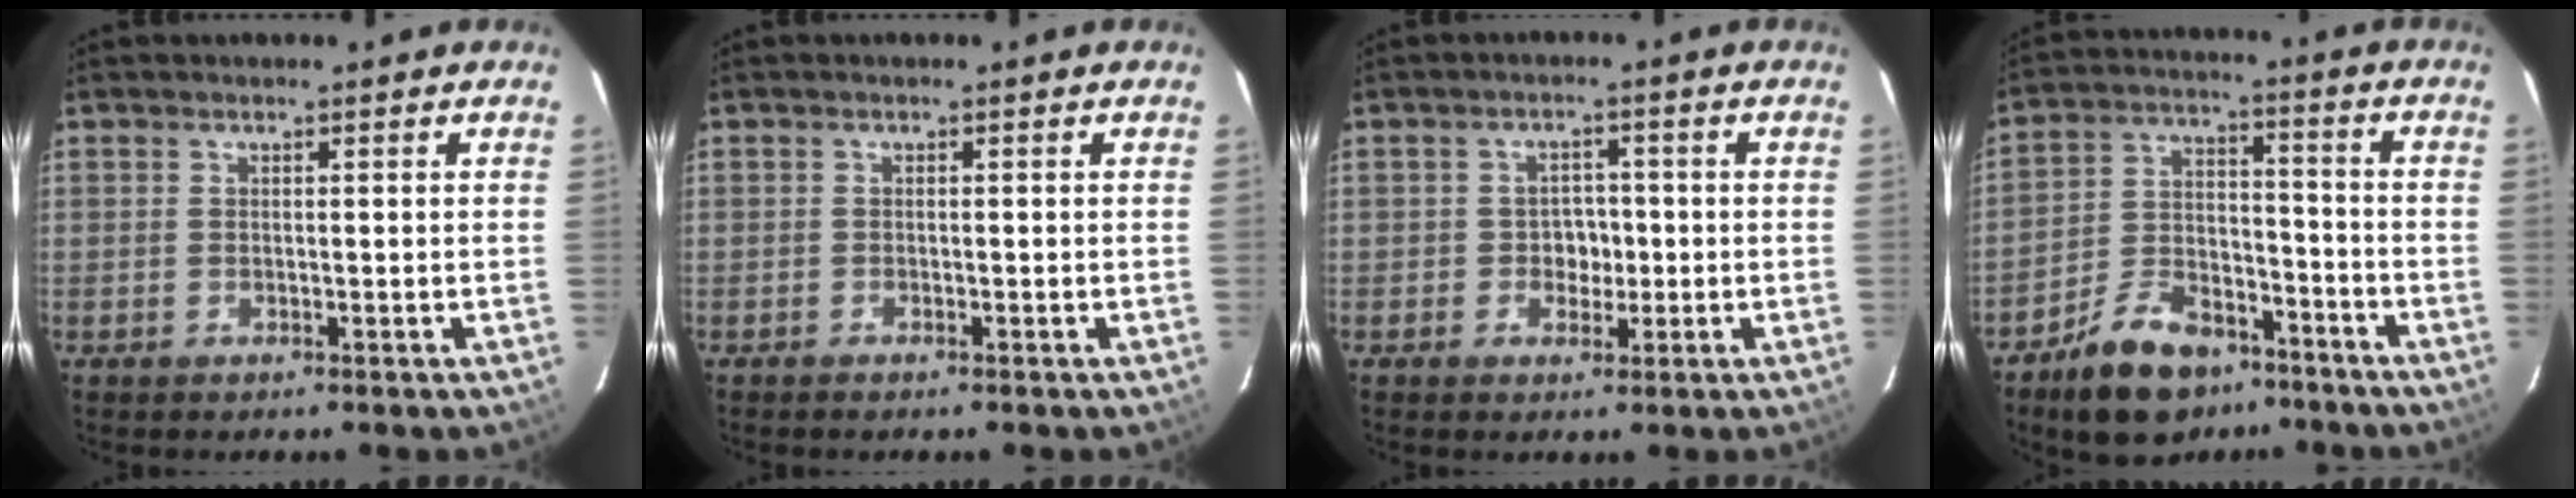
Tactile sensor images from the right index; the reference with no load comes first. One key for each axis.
{"total": 0.7, "fx": -0.6, "fy": 0.2, "fz": 0.2, "tx": -0.007, "ty": -0.001, "tz": -0.012}
{"total": 3.3, "fx": -0.7, "fy": 3.0, "fz": 1.3, "tx": -0.019, "ty": 0.013, "tz": -0.009}
{"total": 13.7, "fx": -9.6, "fy": 7.5, "fz": 6.3, "tx": -0.135, "ty": 0.022, "tz": -0.151}